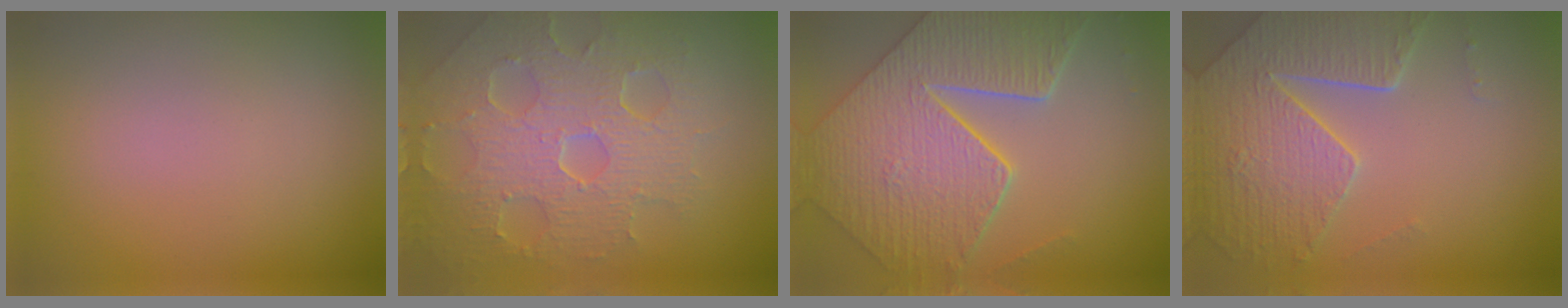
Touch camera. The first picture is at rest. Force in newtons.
{"total": 8.6, "press": 5.9, "slide": 6.2}
{"total": 9.2, "press": 7.1, "slide": 5.8}
{"total": 6.2, "press": 5.1, "slide": 3.6}